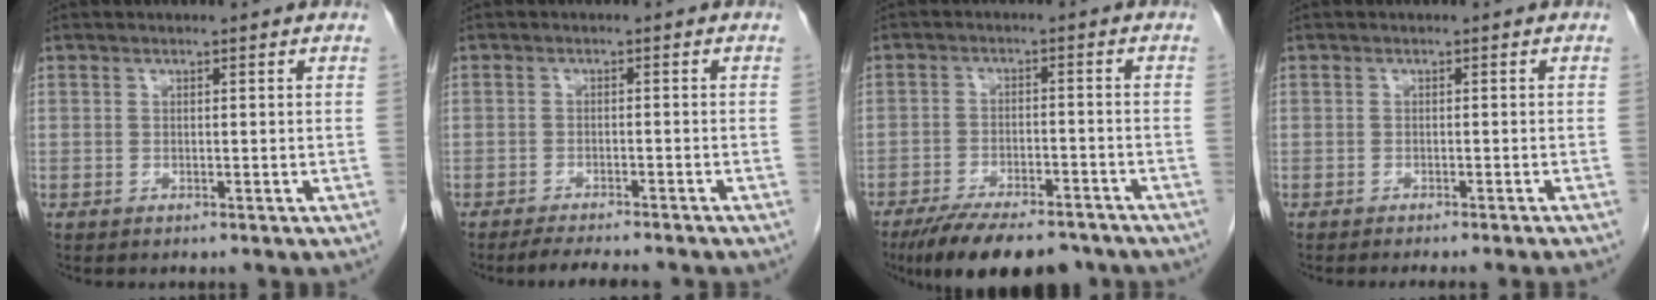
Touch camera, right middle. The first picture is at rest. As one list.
[{"total": 6.0, "force": [-5.3, 0.4, 2.8], "torque": [-0.040, -0.012, -0.078]}, {"total": 13.9, "force": [-11.5, 3.8, 6.9], "torque": [-0.113, -0.012, -0.171]}, {"total": 5.7, "force": [-5.1, -0.8, 2.4], "torque": [-0.012, -0.011, -0.064]}]